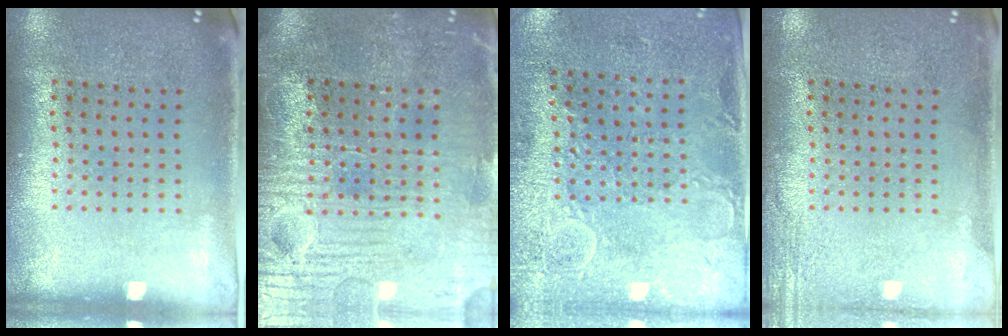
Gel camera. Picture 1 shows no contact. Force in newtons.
{"total": 4.0, "press": 3.8, "slide": 1.3}
{"total": 2.7, "press": 2.4, "slide": 1.2}
{"total": 1.9, "press": 1.9, "slide": 0.2}